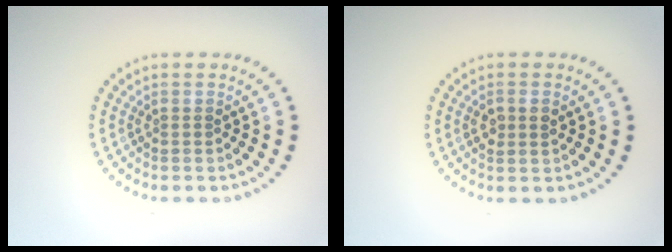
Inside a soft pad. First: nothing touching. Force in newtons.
{"total": 1.6, "press": 1.5, "slide": 0.3}